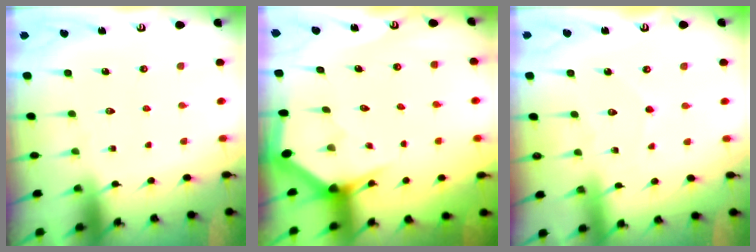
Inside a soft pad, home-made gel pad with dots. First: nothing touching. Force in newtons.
{"total": 3.0, "press": 3.0, "slide": 0.0}
{"total": 2.7, "press": 2.6, "slide": 0.3}